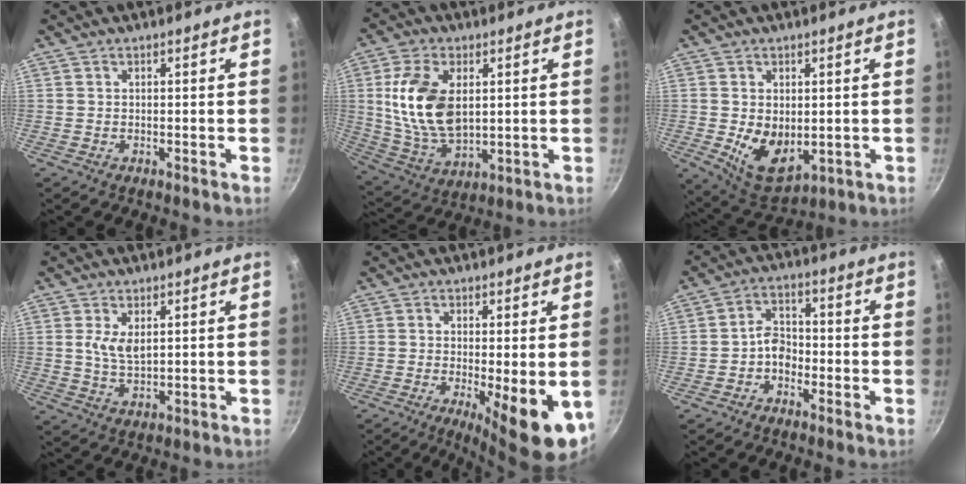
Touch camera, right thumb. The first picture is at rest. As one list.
[{"total": 15.4, "force": [2.7, 9.1, 12.1], "torque": [-0.218, -0.019, 0.064]}, {"total": 9.6, "force": [-0.3, 6.4, 7.2], "torque": [-0.102, -0.021, 0.016]}, {"total": 4.8, "force": [1.4, 2.5, 3.9], "torque": [-0.071, -0.015, 0.030]}, {"total": 11.2, "force": [-2.9, 2.9, 10.4], "torque": [-0.135, -0.012, -0.032]}, {"total": 4.7, "force": [-1.9, 3.3, 2.7], "torque": [-0.025, 0.032, -0.039]}]